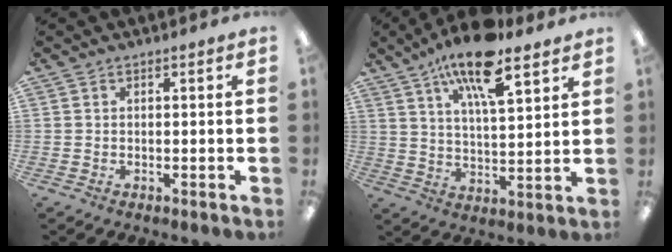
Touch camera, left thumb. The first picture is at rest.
{"total": 15.6, "force": [10.5, 4.8, 10.5], "torque": [-0.184, -0.044, 0.176]}